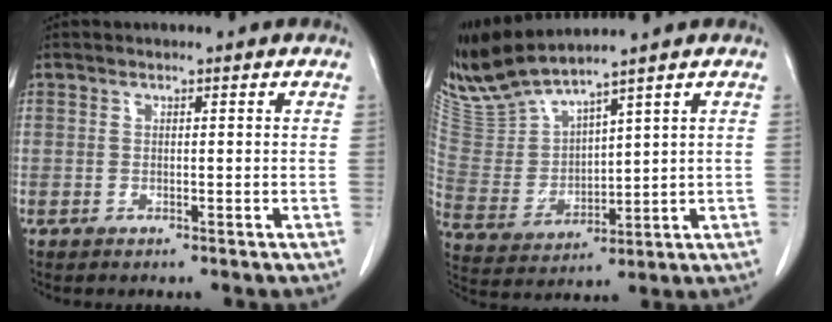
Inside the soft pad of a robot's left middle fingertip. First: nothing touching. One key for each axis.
{"total": 9.2, "fx": 8.6, "fy": -0.2, "fz": 3.2, "tx": -0.084, "ty": -0.001, "tz": 0.188}